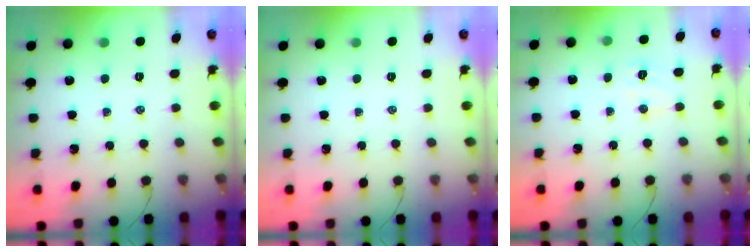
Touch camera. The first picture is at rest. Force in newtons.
{"total": 0.0}
{"total": 6.0, "press": 5.9, "slide": 1.2}